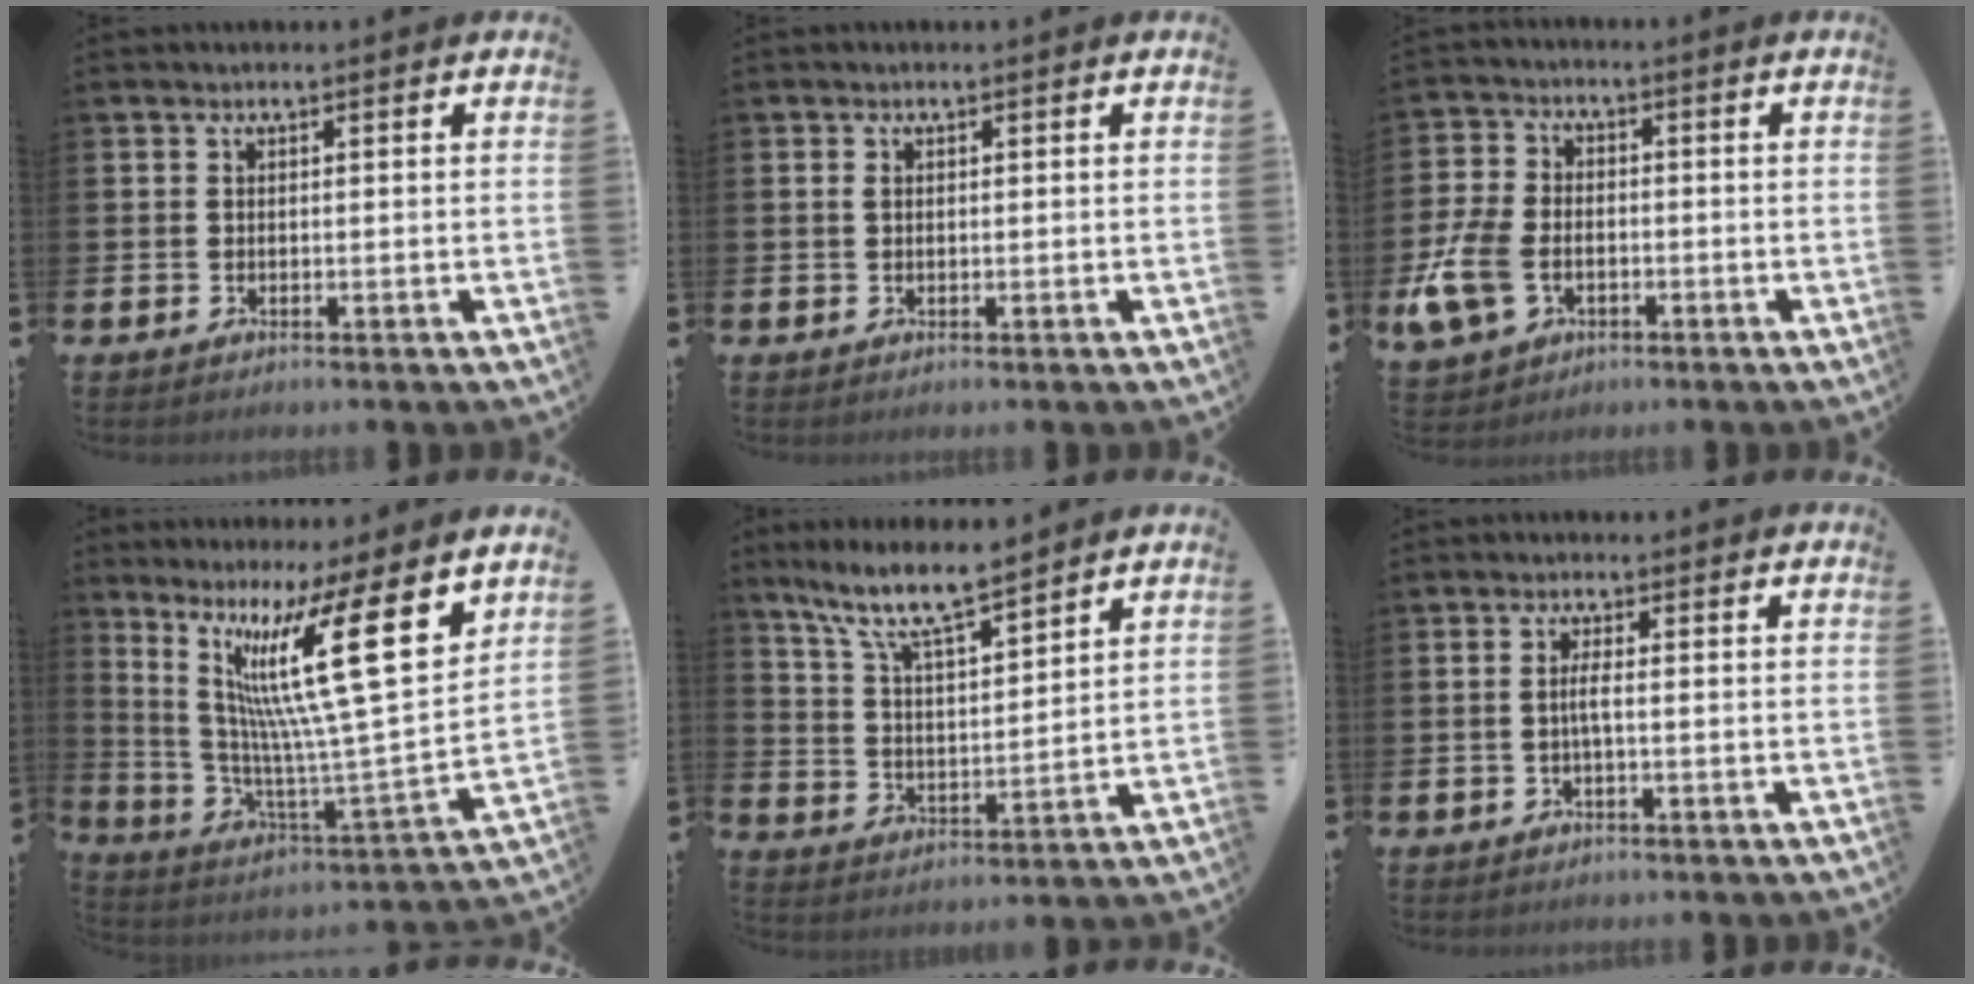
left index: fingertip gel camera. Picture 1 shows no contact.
{"total": 0.7, "force": [0.3, 0.5, 0.4], "torque": [-0.004, 0.004, 0.003]}
{"total": 8.1, "force": [-2.3, 6.0, 4.9], "torque": [-0.119, 0.008, -0.046]}
{"total": 17.1, "force": [8.4, 1.6, 14.8], "torque": [-0.275, -0.053, 0.121]}
{"total": 8.9, "force": [7.8, 1.1, 4.2], "torque": [-0.112, -0.038, 0.138]}
{"total": 1.7, "force": [-0.3, 0.2, 1.7], "torque": [-0.032, 0.000, -0.006]}